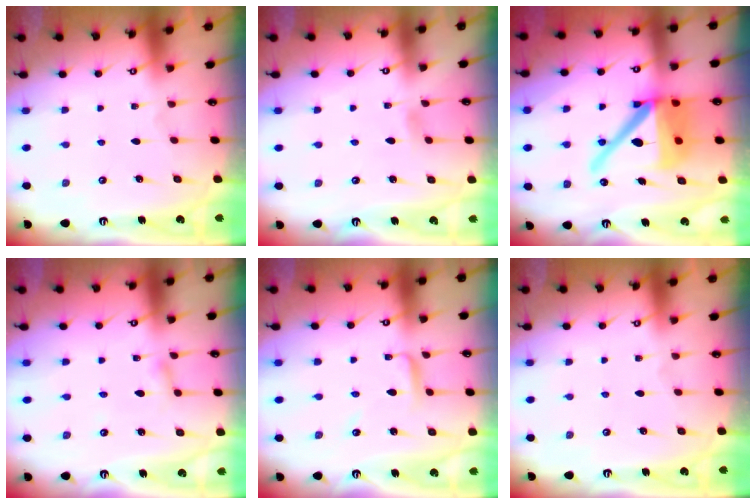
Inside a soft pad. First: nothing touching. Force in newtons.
{"total": 2.9, "press": 2.8, "slide": 0.4}
{"total": 19.5, "press": 19.3, "slide": 2.5}
{"total": 2.7, "press": 2.7, "slide": 0.2}
{"total": 3.6, "press": 3.6, "slide": 0.2}
{"total": 0.0}